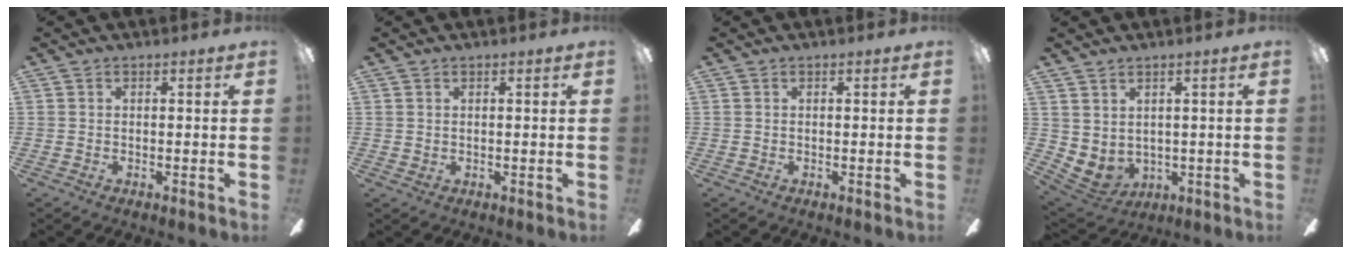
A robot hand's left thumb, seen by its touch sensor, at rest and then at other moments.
{"total": 0.7, "force": [0.7, 0.2, 0.0], "torque": [0.000, 0.001, 0.012]}
{"total": 0.0}
{"total": 3.9, "force": [1.9, 2.9, 1.7], "torque": [-0.054, -0.016, 0.039]}